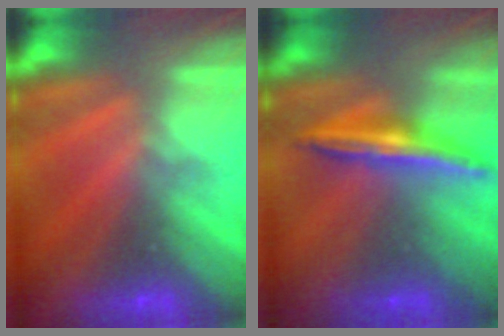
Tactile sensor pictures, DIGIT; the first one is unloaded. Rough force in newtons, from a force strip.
{"total": 1.5}